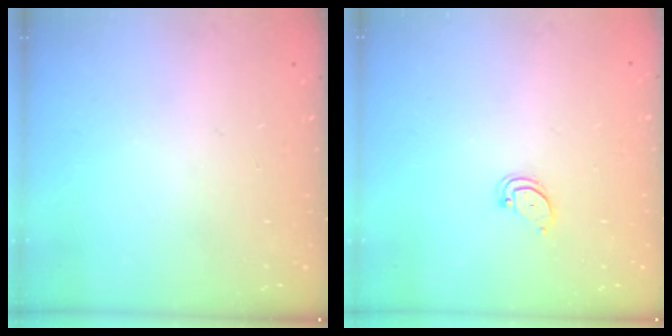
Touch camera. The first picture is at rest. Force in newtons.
{"total": 3.0, "press": 3.0, "slide": 0.3}